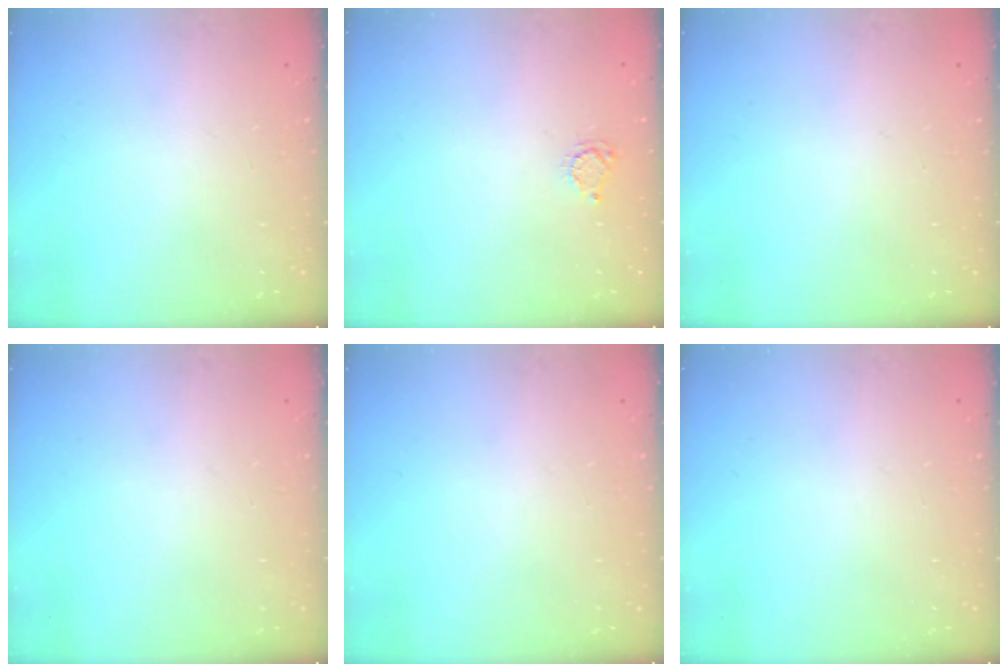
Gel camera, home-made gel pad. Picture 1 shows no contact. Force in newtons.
{"total": 3.9, "press": 3.8, "slide": 0.4}
{"total": 0.0}
{"total": 0.0}
{"total": 0.0}
{"total": 0.0}